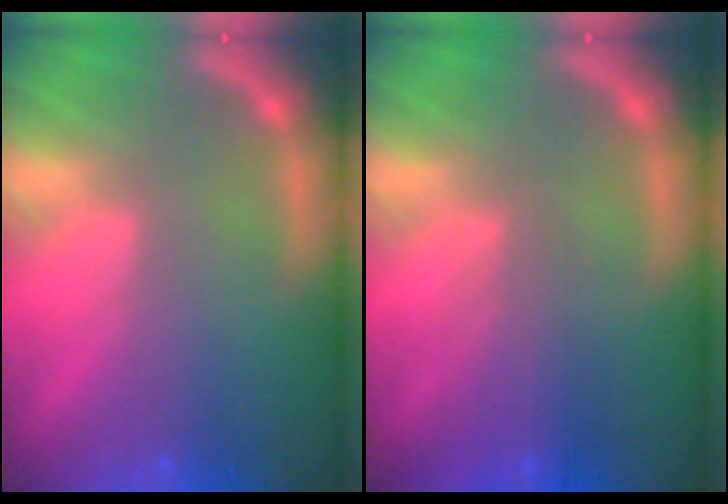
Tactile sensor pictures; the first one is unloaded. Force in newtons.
{"total": 3.0}